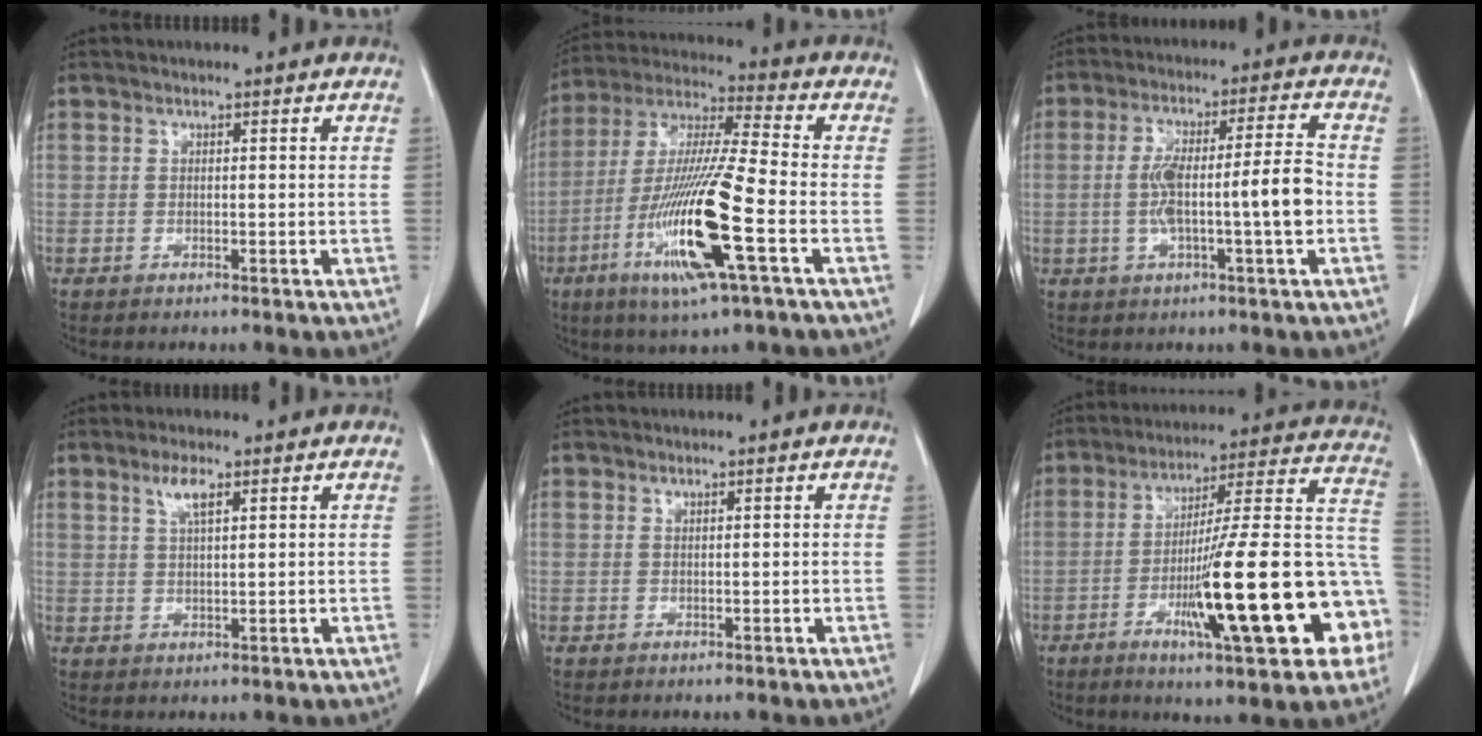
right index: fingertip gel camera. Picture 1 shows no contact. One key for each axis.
{"total": 18.0, "fx": -6.1, "fy": 0.5, "fz": 16.9, "tx": -0.350, "ty": -0.025, "tz": -0.117}
{"total": 10.3, "fx": -1.6, "fy": 0.5, "fz": 10.1, "tx": -0.179, "ty": 0.019, "tz": -0.027}
{"total": 3.3, "fx": 1.9, "fy": 0.6, "fz": 2.7, "tx": -0.056, "ty": 0.003, "tz": 0.037}
{"total": 0.0}
{"total": 23.7, "fx": -7.5, "fy": 2.6, "fz": 22.3, "tx": -0.275, "ty": 0.015, "tz": -0.107}